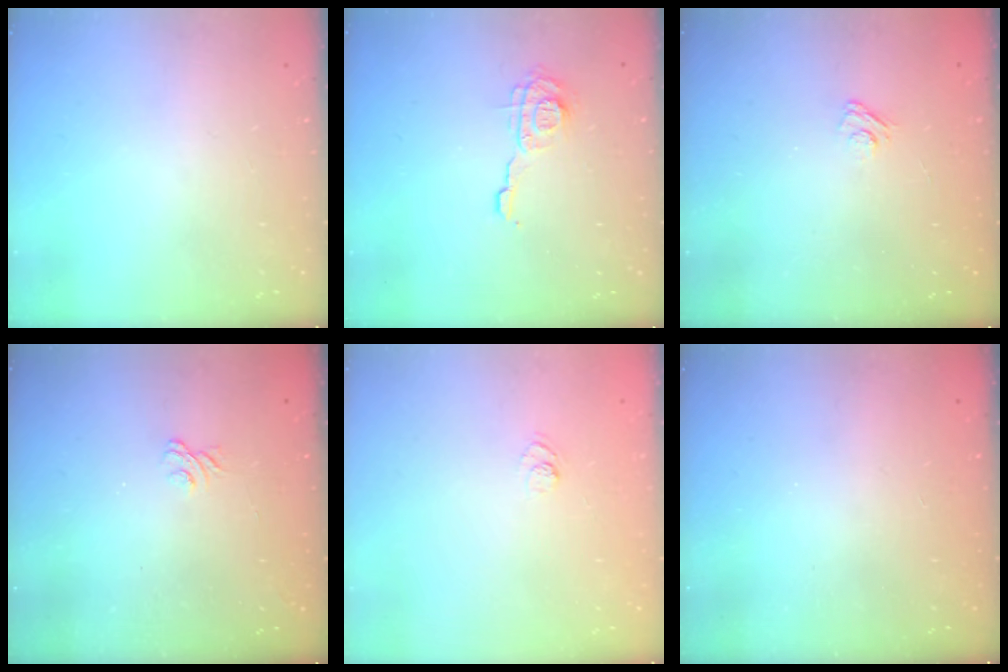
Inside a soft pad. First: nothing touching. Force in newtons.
{"total": 9.0, "press": 9.0, "slide": 0.4}
{"total": 3.1, "press": 2.8, "slide": 1.3}
{"total": 1.9, "press": 1.5, "slide": 1.1}
{"total": 3.2, "press": 3.0, "slide": 1.0}
{"total": 2.3, "press": 2.2, "slide": 0.7}